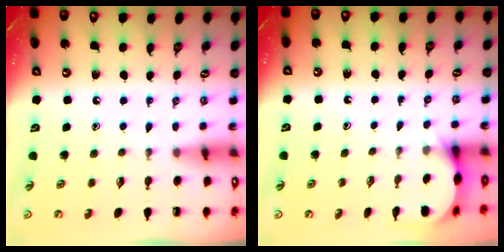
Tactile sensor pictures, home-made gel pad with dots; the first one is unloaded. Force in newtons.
{"total": 3.8, "press": 3.8, "slide": 0.5}